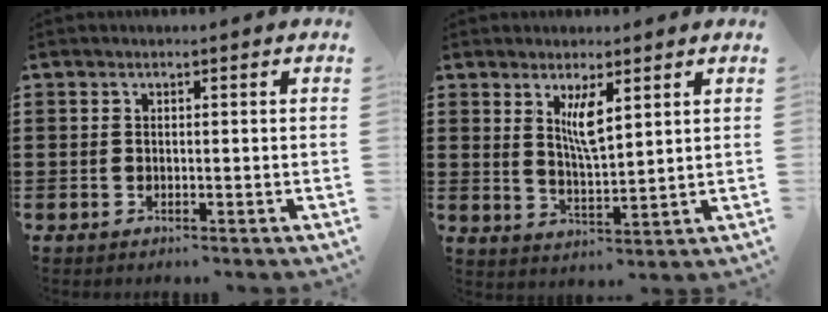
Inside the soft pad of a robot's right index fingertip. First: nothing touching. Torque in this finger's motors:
{"motor_torque": [0.52, 0.08, 0.17, 0.07]}